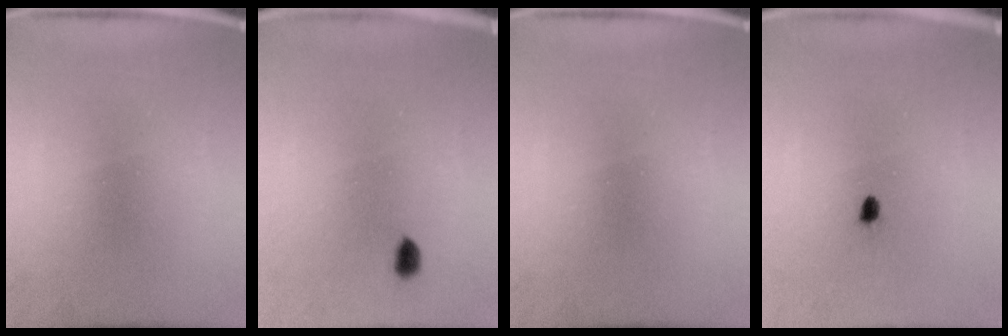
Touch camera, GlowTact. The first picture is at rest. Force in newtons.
{"total": 2.1}
{"total": 0.0}
{"total": 1.0}